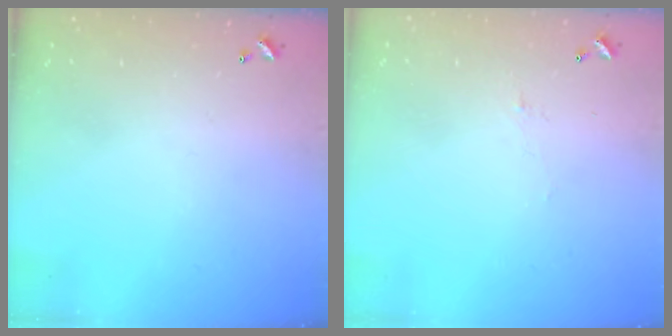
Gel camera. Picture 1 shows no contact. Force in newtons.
{"total": 1.5, "press": 1.3, "slide": 0.6}